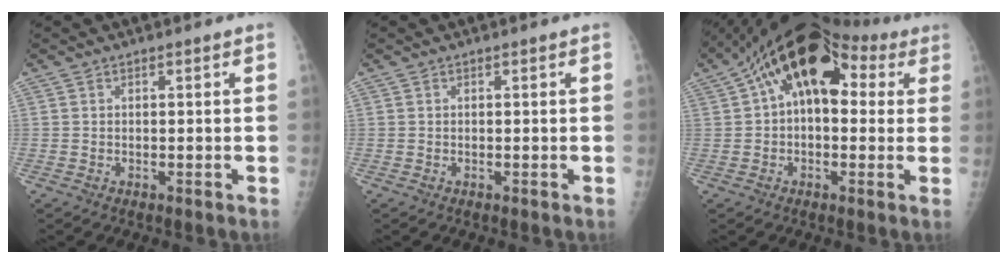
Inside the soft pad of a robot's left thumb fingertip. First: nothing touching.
{"total": 0.0}
{"total": 15.0, "force": [4.4, 9.0, 11.1], "torque": [-0.136, 0.042, 0.058]}